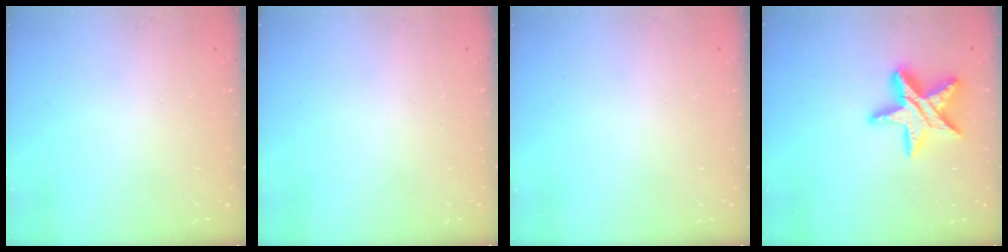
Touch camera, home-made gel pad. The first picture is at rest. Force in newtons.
{"total": 0.0}
{"total": 0.0}
{"total": 16.4, "press": 16.4, "slide": 1.3}